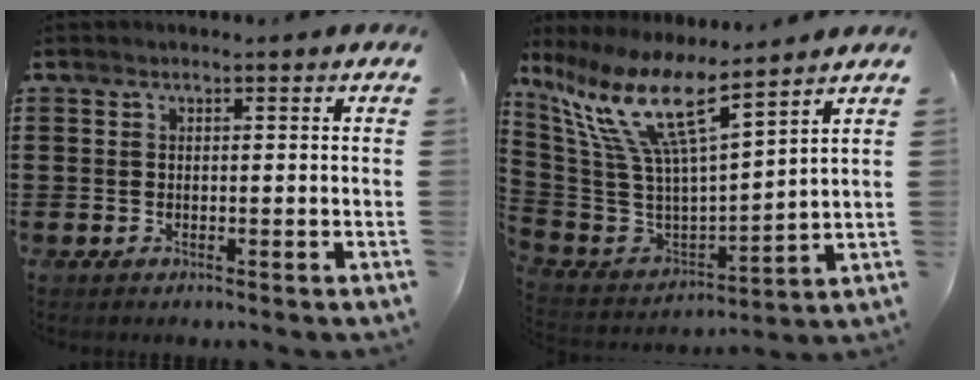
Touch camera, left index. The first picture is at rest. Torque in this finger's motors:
{"motor_torque": [2.13, 0.01, 1.05, 0.16]}